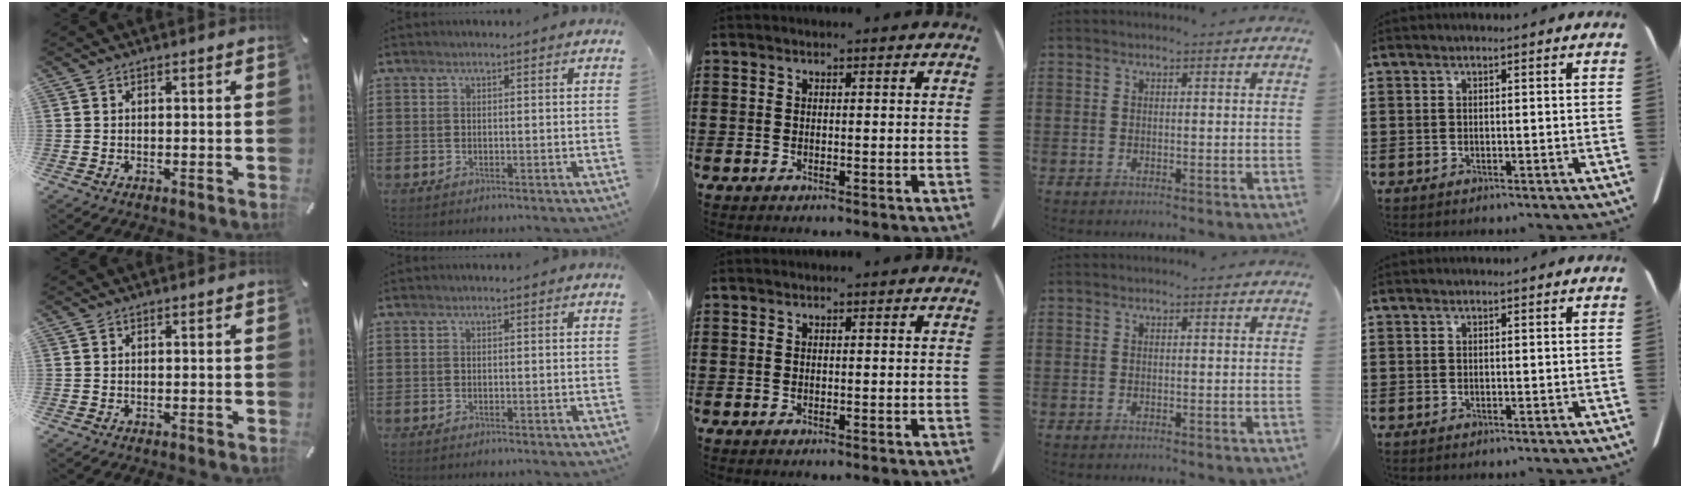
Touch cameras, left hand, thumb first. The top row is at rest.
{}